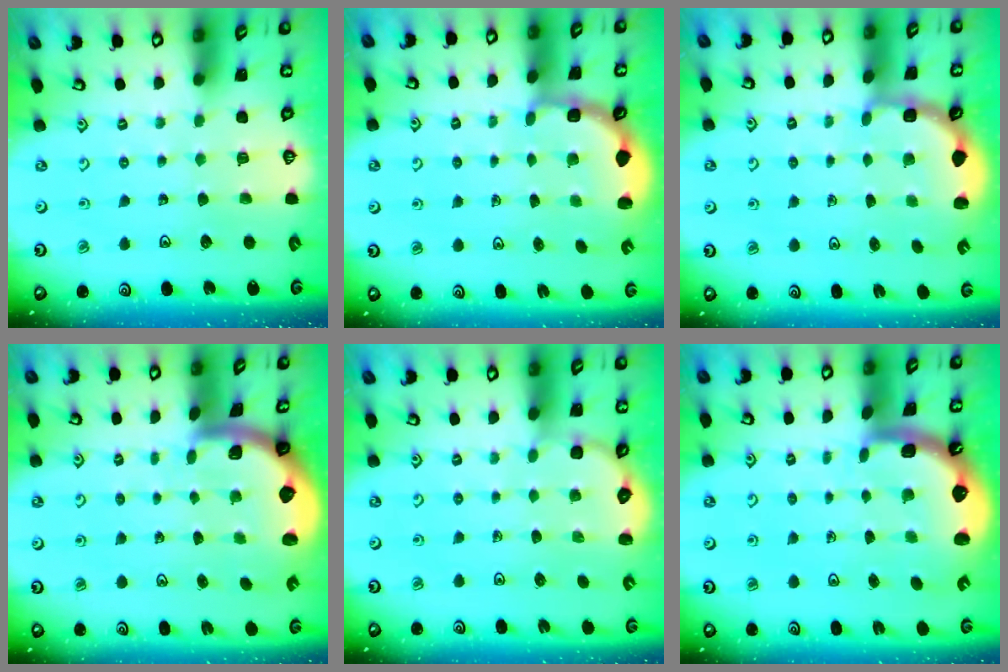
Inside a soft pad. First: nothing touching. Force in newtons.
{"total": 2.8, "press": 2.5, "slide": 1.4}
{"total": 2.7, "press": 2.4, "slide": 1.4}
{"total": 1.9, "press": 1.9, "slide": 0.3}
{"total": 2.6, "press": 2.5, "slide": 0.5}
{"total": 3.4, "press": 2.5, "slide": 2.3}